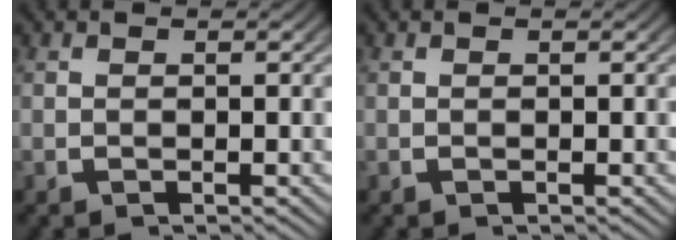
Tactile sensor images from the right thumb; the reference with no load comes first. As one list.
[{"total": 0.0}]